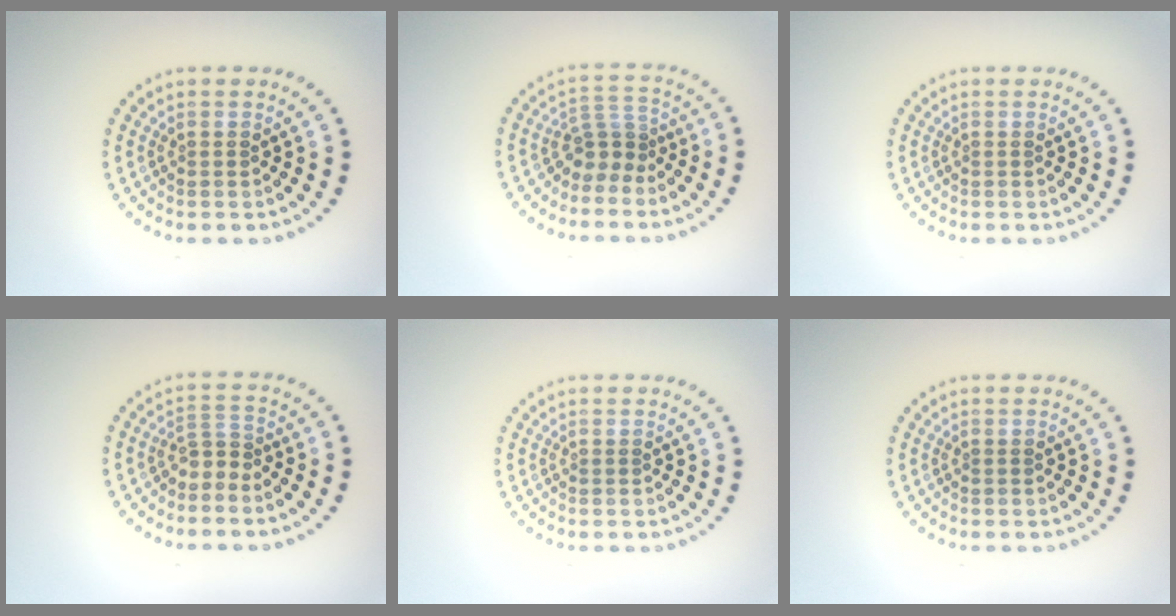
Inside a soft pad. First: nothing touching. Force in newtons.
{"total": 2.7, "press": 1.8, "slide": 2.0}
{"total": 0.0}
{"total": 1.9, "press": 1.1, "slide": 1.5}
{"total": 0.0}
{"total": 0.0}